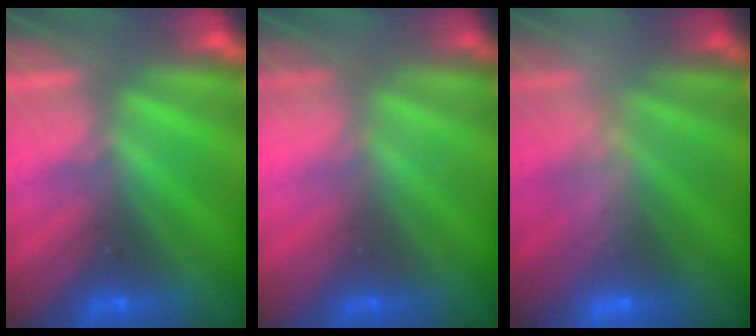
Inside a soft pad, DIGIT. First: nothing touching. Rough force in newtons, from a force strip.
{"total": 2.4}
{"total": 2.6}